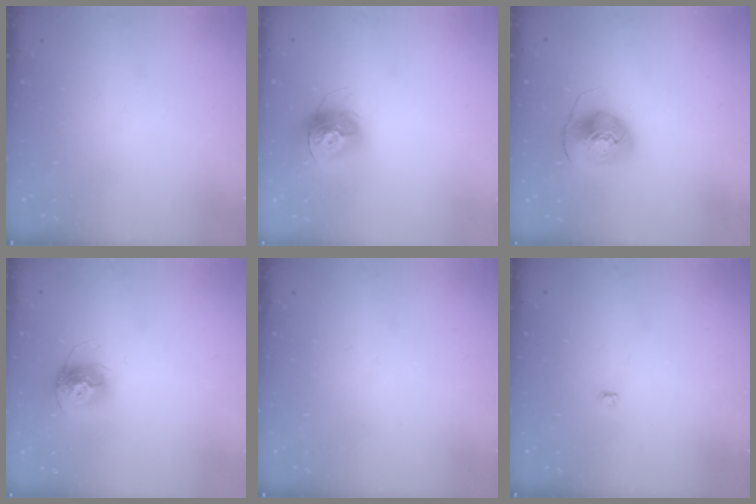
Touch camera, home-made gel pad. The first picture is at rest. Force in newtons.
{"total": 13.1, "press": 13.1, "slide": 0.7}
{"total": 9.2, "press": 9.1, "slide": 1.0}
{"total": 11.9, "press": 11.9, "slide": 1.0}
{"total": 0.0}
{"total": 2.8, "press": 2.7, "slide": 0.3}